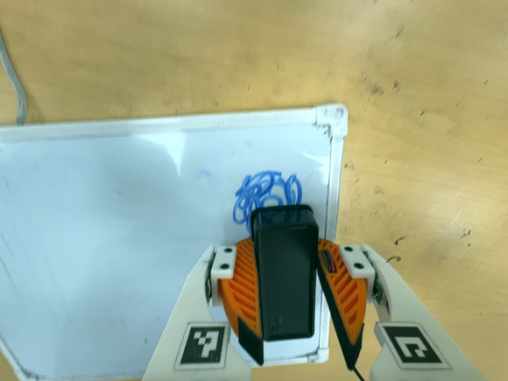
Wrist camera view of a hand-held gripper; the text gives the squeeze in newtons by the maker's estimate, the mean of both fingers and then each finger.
{"total": 12.4, "left": 14.5, "right": 10.3}